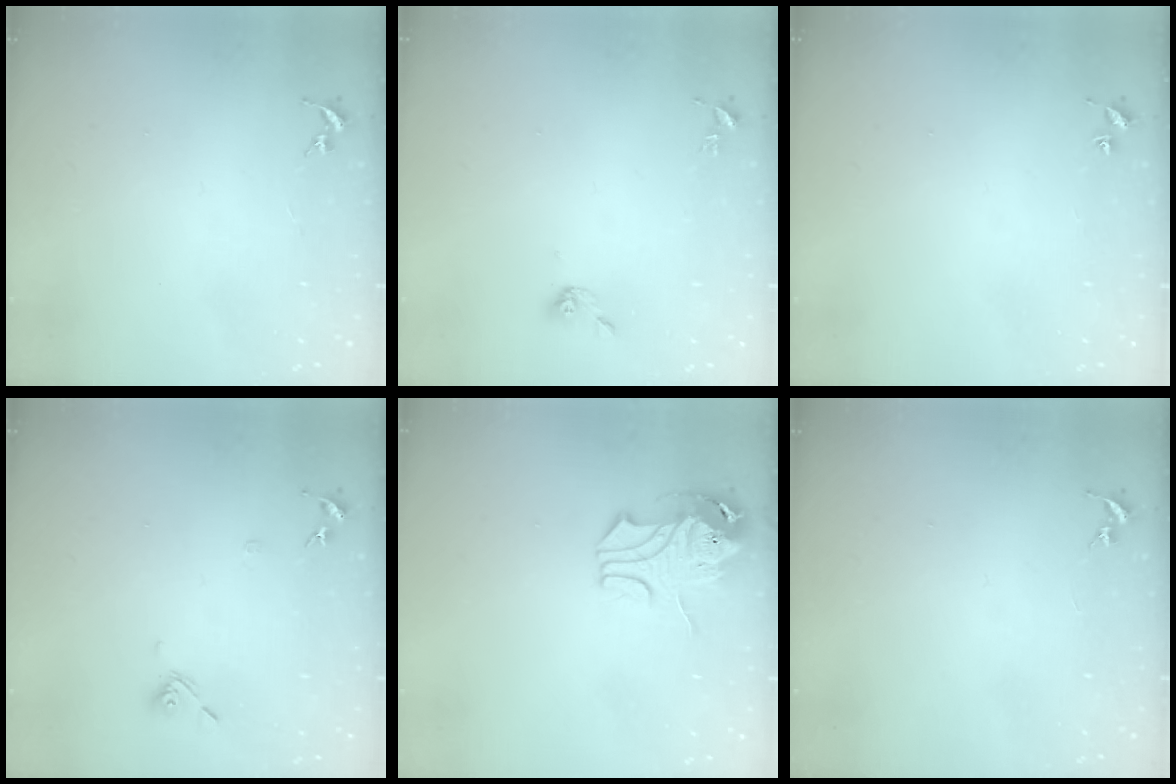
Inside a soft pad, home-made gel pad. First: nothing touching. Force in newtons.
{"total": 5.2, "press": 4.6, "slide": 2.3}
{"total": 1.8, "press": 1.8, "slide": 0.2}
{"total": 7.5, "press": 7.3, "slide": 1.6}
{"total": 9.5, "press": 9.4, "slide": 1.2}
{"total": 0.0}